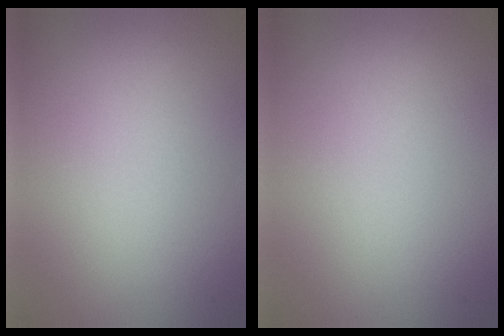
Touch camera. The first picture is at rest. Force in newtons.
{"total": 0.0}